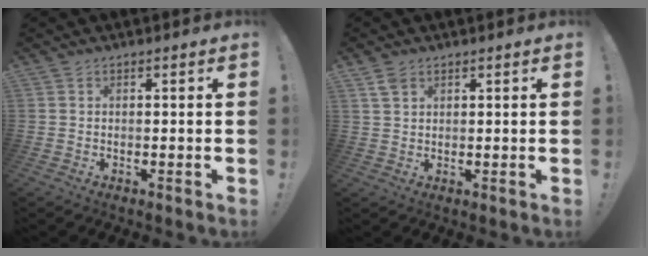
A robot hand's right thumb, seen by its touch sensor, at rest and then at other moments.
{"total": 3.2, "force": [2.1, 1.8, 1.6], "torque": [-0.021, -0.009, 0.038]}